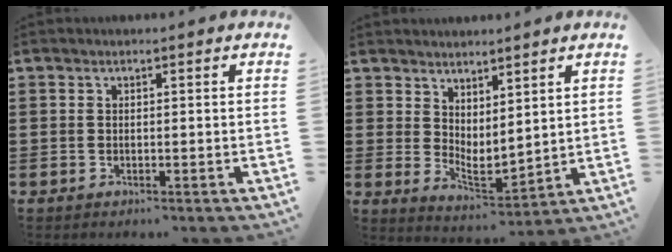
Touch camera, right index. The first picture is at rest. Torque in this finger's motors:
{"motor_torque": [0.15, 0.16, 0.14, 0.03]}